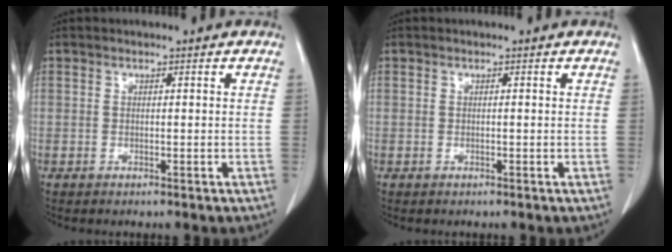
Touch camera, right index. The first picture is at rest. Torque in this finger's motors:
{"motor_torque": [0.16, 0.06, 0.06, 0.05]}